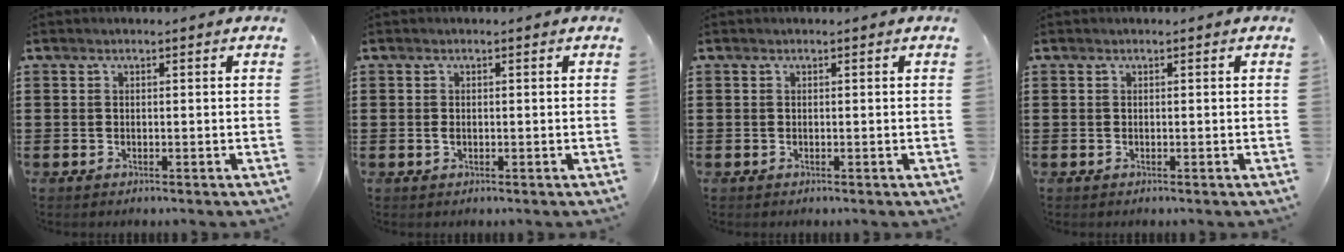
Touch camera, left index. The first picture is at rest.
{"total": 0.8, "force": [-0.1, 0.4, 0.6], "torque": [-0.015, 0.001, -0.003]}
{"total": 0.0}
{"total": 0.0}